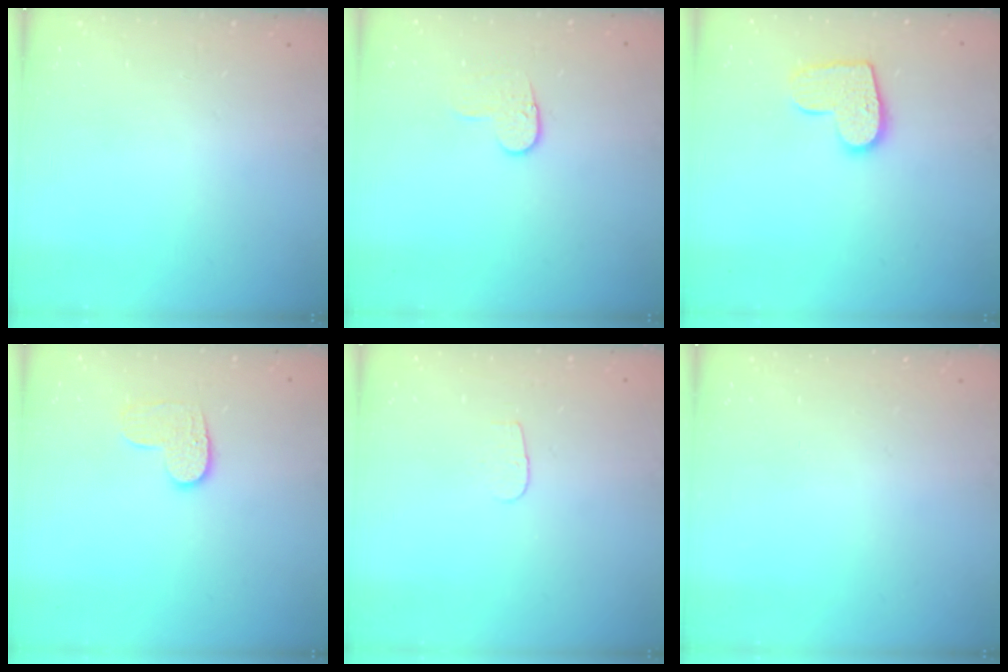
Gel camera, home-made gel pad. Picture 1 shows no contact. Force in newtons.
{"total": 5.8, "press": 5.7, "slide": 0.4}
{"total": 11.6, "press": 11.5, "slide": 0.5}
{"total": 7.0, "press": 7.0, "slide": 0.2}
{"total": 3.1, "press": 3.1, "slide": 0.2}
{"total": 0.0}